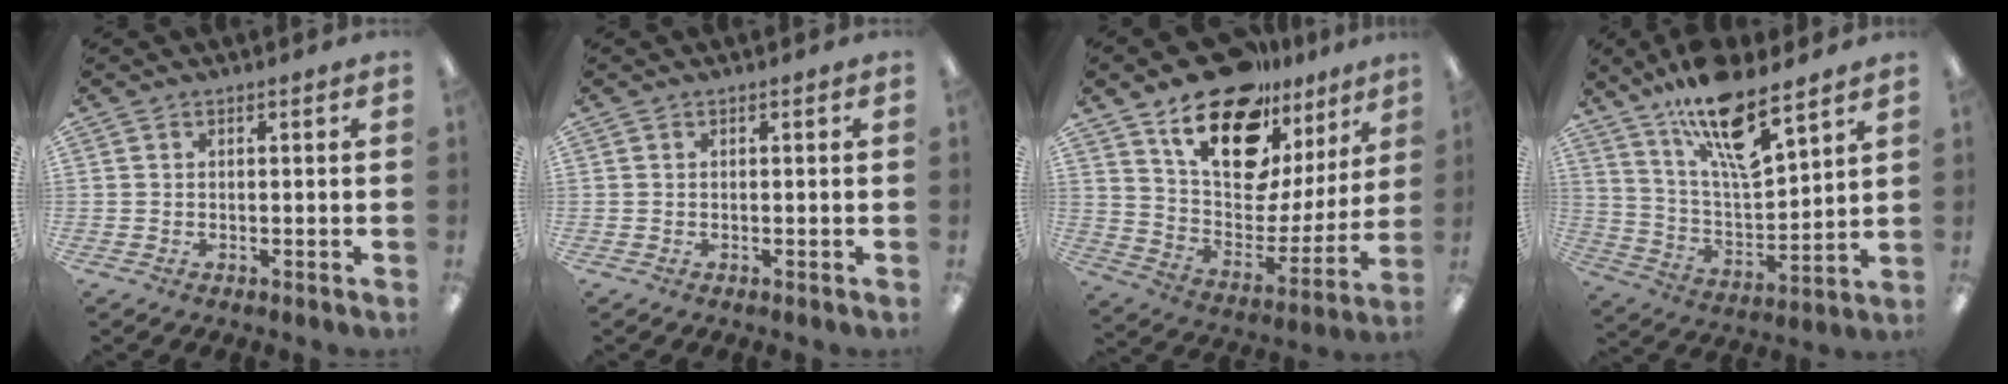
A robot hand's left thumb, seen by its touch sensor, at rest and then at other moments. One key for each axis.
{"total": 0.0}
{"total": 21.4, "fx": 14.8, "fy": 11.0, "fz": 10.9, "tx": -0.179, "ty": -0.102, "tz": 0.265}
{"total": 17.7, "fx": 12.6, "fy": 5.4, "fz": 11.2, "tx": -0.196, "ty": -0.071, "tz": 0.212}